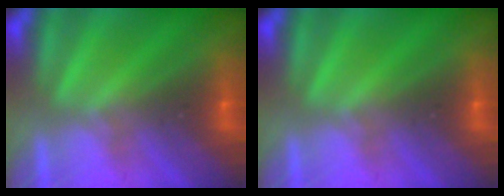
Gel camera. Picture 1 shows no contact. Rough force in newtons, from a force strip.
{"total": 0.0}